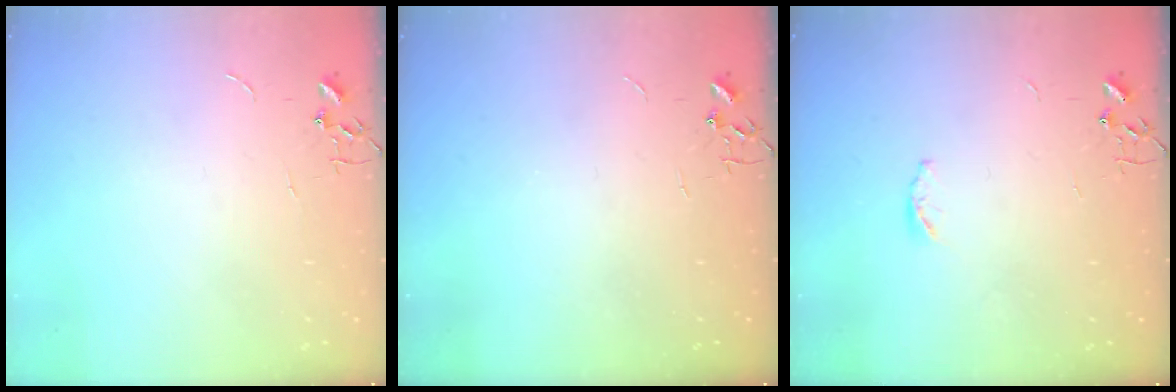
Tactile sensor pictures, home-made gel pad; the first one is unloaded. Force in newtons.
{"total": 0.0}
{"total": 3.8, "press": 3.8, "slide": 0.6}